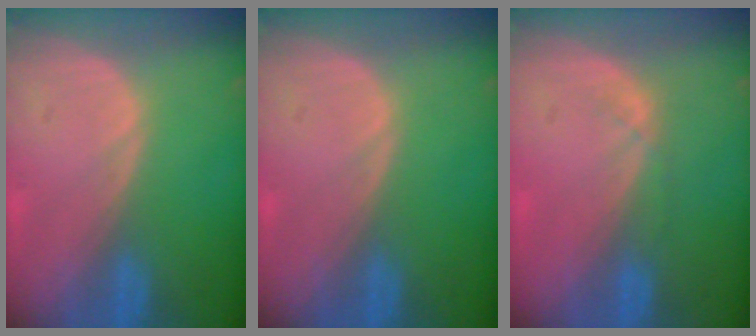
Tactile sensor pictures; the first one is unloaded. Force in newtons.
{"total": 0.0}
{"total": 1.7, "press": 1.5, "slide": 0.8}